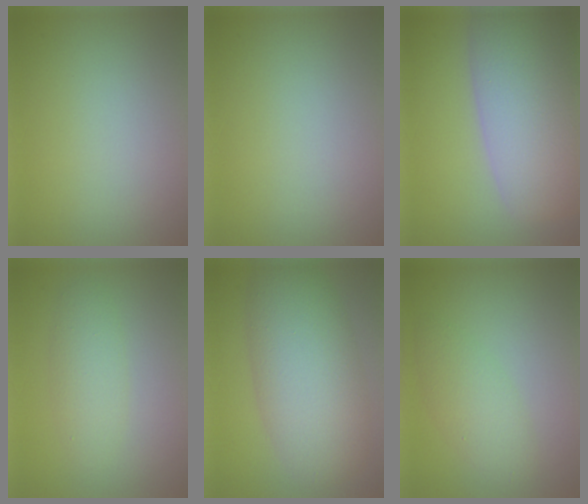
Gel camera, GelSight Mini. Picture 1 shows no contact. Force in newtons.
{"total": 0.0}
{"total": 11.6, "press": 11.6, "slide": 0.9}
{"total": 2.4, "press": 2.4, "slide": 0.0}
{"total": 8.1, "press": 8.1, "slide": 0.3}
{"total": 2.7, "press": 2.7, "slide": 0.0}